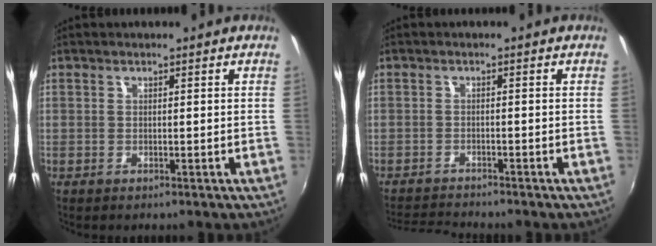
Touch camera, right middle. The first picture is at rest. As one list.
[{"total": 4.6, "force": [-4.6, 0.1, 0.7], "torque": [-0.034, -0.009, -0.084]}]